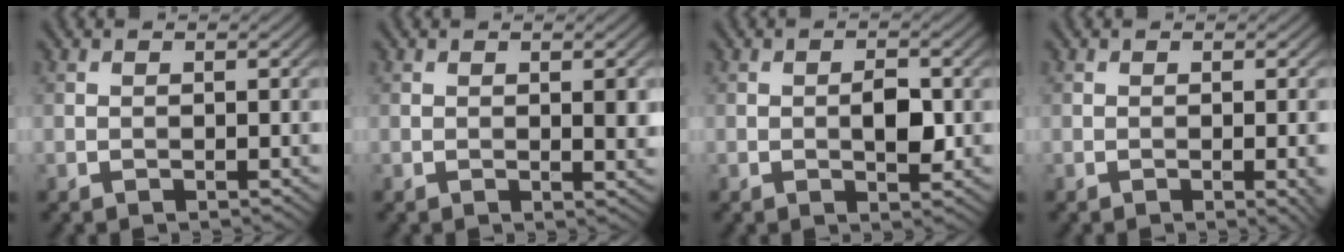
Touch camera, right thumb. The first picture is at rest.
{"total": 2.1, "force": [0.4, 0.6, 2.0], "torque": [-0.030, -0.006, 0.007]}
{"total": 3.1, "force": [-0.3, 1.4, 2.8], "torque": [-0.041, 0.000, -0.004]}
{"total": 2.2, "force": [-0.5, 0.3, 2.1], "torque": [-0.029, 0.000, -0.008]}